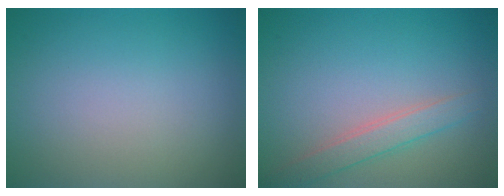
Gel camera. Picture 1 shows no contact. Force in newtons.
{"total": 2.3, "press": 2.3, "slide": 0.1}